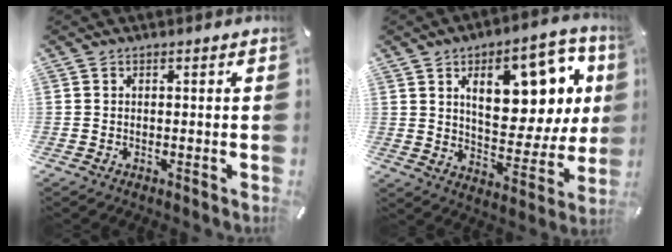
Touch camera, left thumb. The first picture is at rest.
{"total": 20.0, "force": [8.2, 10.4, 15.1], "torque": [-0.210, -0.037, 0.131]}